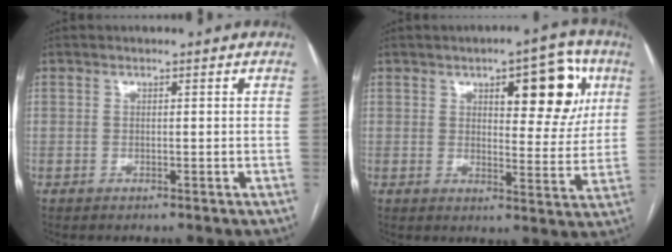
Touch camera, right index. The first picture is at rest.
{"total": 11.7, "force": [4.8, 4.2, 9.8], "torque": [-0.116, 0.016, 0.064]}